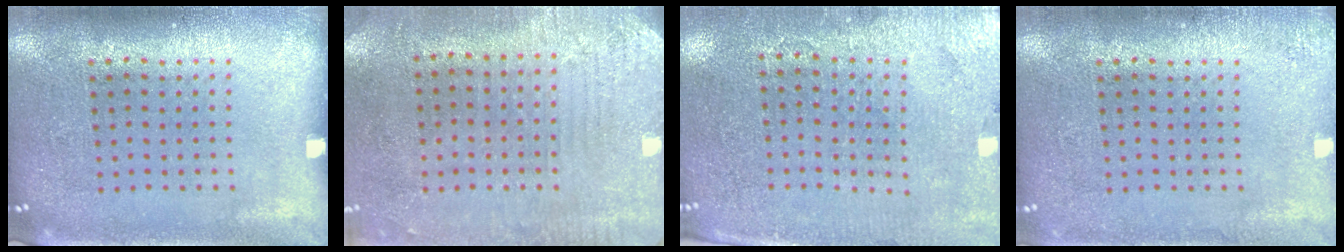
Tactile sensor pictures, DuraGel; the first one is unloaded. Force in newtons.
{"total": 2.9, "press": 2.4, "slide": 1.6}
{"total": 3.0, "press": 2.8, "slide": 1.0}
{"total": 1.3, "press": 1.3, "slide": 0.2}